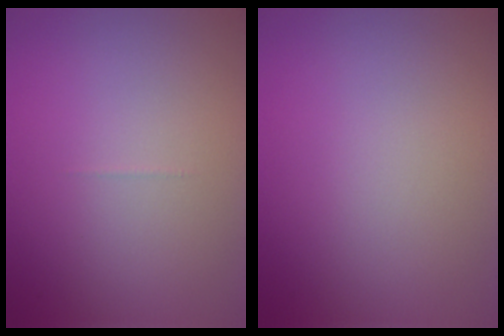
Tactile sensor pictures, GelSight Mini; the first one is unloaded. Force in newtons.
{"total": 0.0}